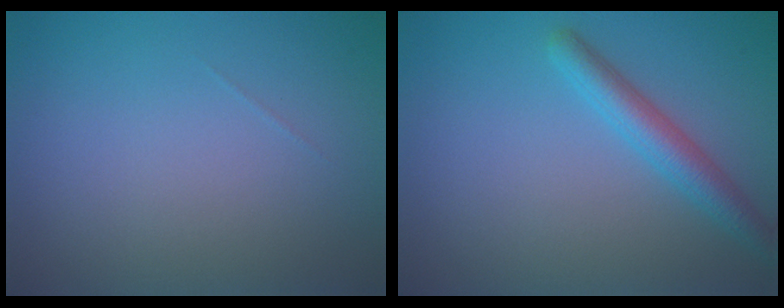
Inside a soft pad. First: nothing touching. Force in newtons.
{"total": 2.9, "press": 2.9, "slide": 0.1}